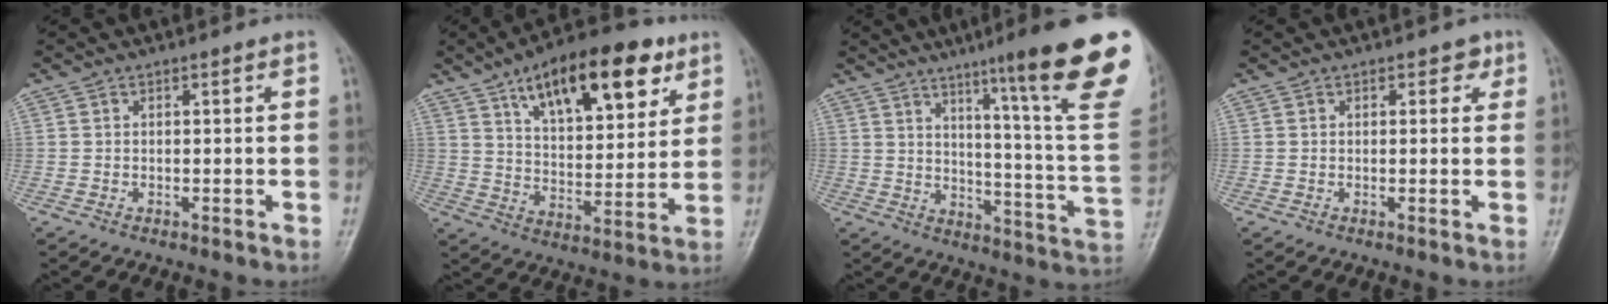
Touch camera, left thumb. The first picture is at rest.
{"total": 20.5, "force": [10.9, 8.9, 14.8], "torque": [-0.190, -0.031, 0.177]}
{"total": 24.1, "force": [13.8, 1.2, 19.8], "torque": [-0.245, -0.074, 0.187]}
{"total": 2.1, "force": [1.0, 1.5, 1.2], "torque": [0.005, -0.001, 0.007]}